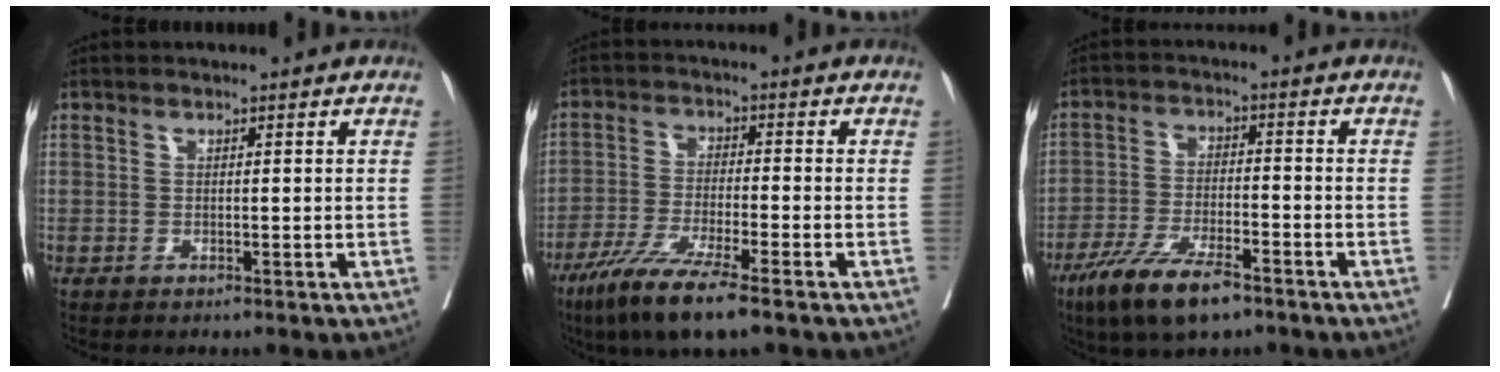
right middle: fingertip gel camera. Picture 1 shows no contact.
{"total": 9.9, "force": [-6.6, 0.5, 7.3], "torque": [-0.137, -0.028, -0.119]}
{"total": 10.1, "force": [-6.8, 2.4, 7.1], "torque": [-0.135, -0.017, -0.120]}